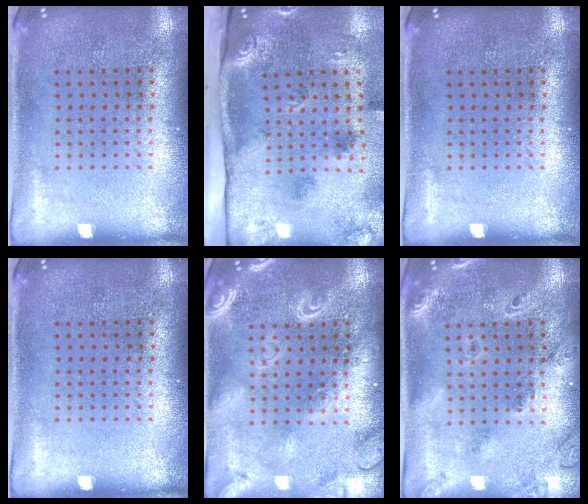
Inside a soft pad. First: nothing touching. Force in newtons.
{"total": 3.4, "press": 2.0, "slide": 2.7}
{"total": 0.0}
{"total": 0.0}
{"total": 3.4, "press": 3.4, "slide": 0.4}
{"total": 1.8, "press": 1.5, "slide": 1.0}